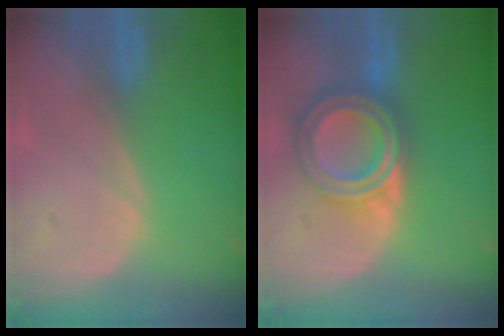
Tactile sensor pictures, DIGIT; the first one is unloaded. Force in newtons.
{"total": 7.7, "press": 7.7, "slide": 0.5}